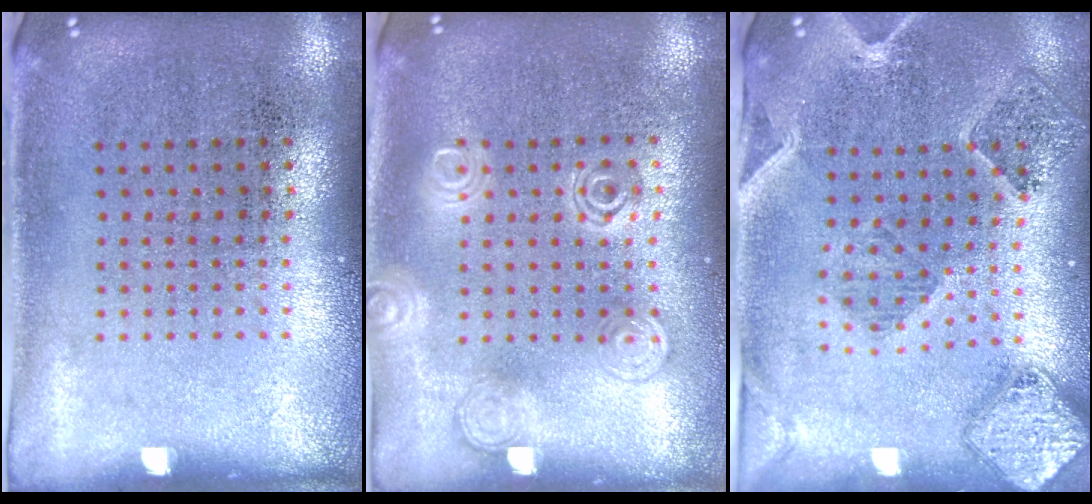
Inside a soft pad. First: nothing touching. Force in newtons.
{"total": 1.3, "press": 1.3, "slide": 0.1}
{"total": 1.6, "press": 1.6, "slide": 0.3}